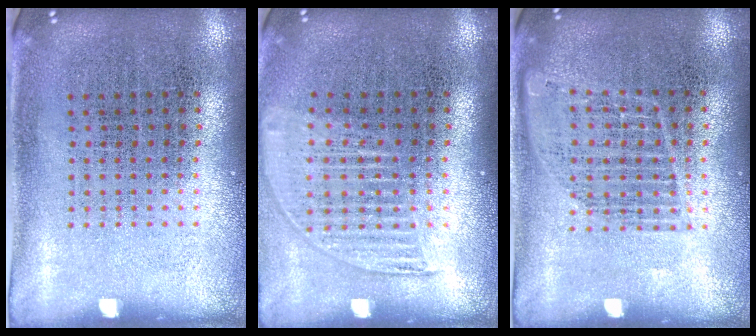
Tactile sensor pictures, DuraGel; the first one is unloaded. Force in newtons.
{"total": 1.3, "press": 1.2, "slide": 0.6}
{"total": 1.1, "press": 1.1, "slide": 0.3}